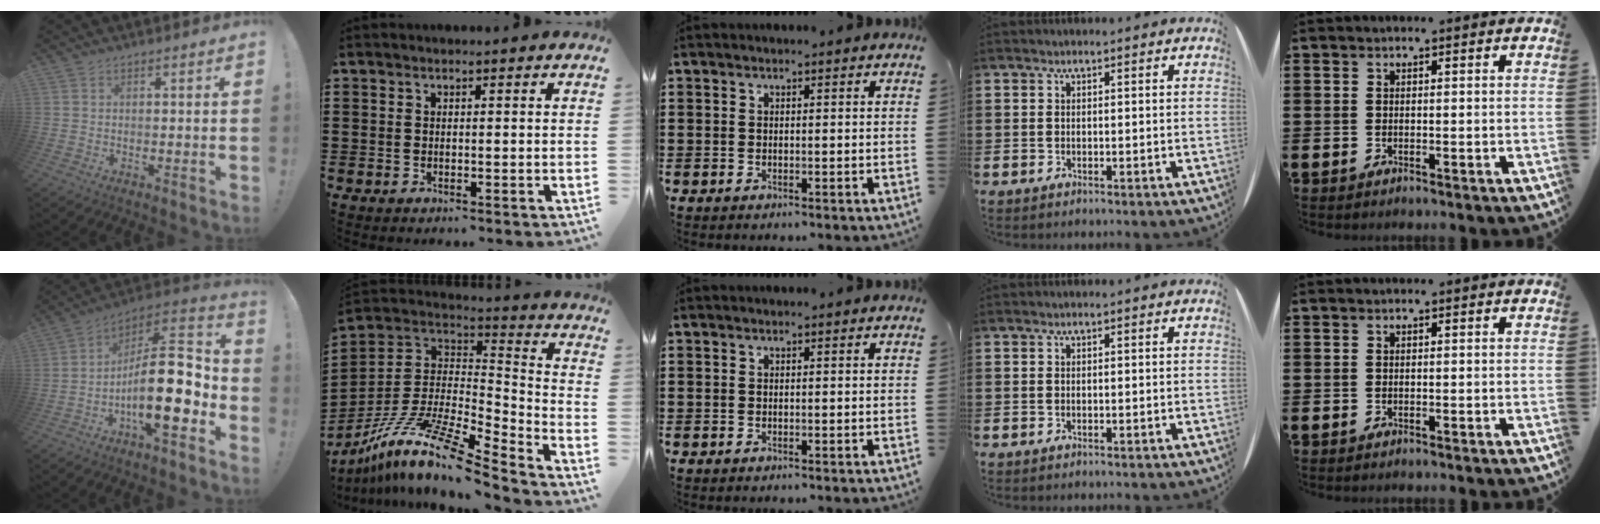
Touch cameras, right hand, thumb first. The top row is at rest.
{"thumb": {"total": 22.3, "force": [-4.4, 8.5, 20.2], "torque": [-0.340, 0.014, -0.068]}, "index": {"total": 13.1, "force": [-9.4, 2.2, 8.9], "torque": [-0.185, 0.004, -0.184]}}